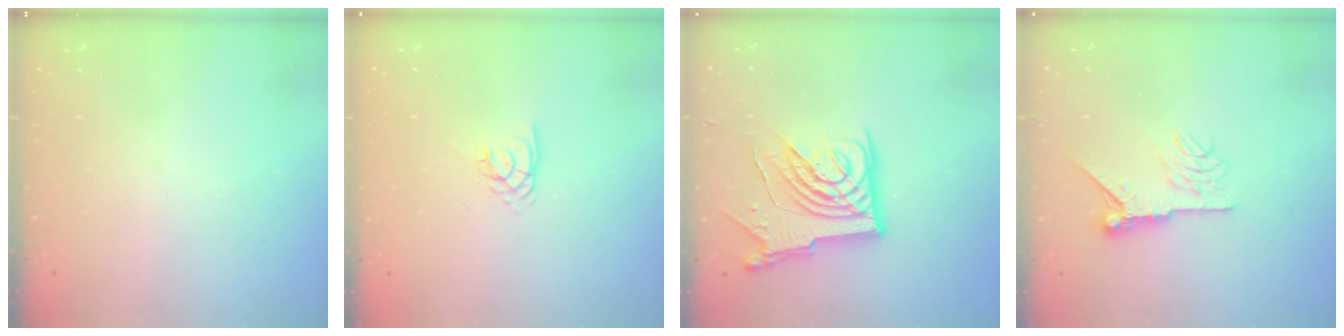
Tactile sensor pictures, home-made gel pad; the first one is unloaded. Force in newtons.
{"total": 2.1, "press": 2.1, "slide": 0.4}
{"total": 14.4, "press": 14.3, "slide": 1.7}
{"total": 11.4, "press": 11.4, "slide": 0.8}